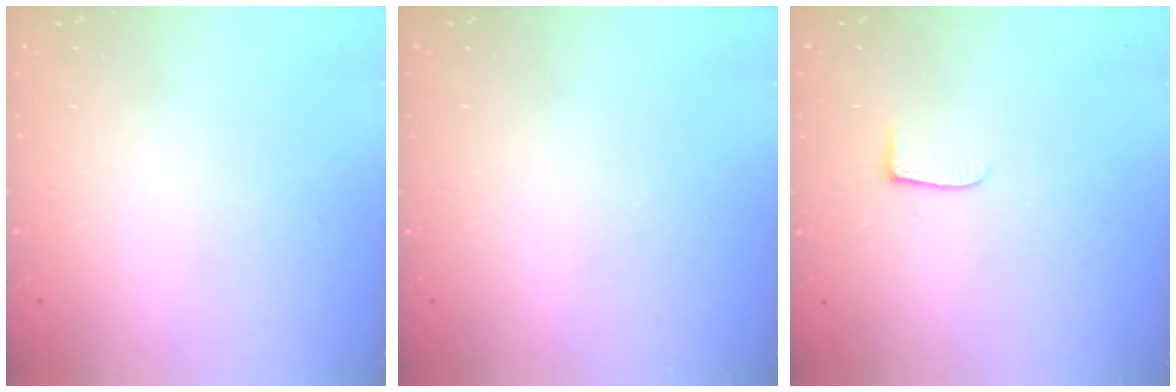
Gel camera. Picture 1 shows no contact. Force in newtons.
{"total": 0.0}
{"total": 5.6, "press": 5.5, "slide": 0.7}